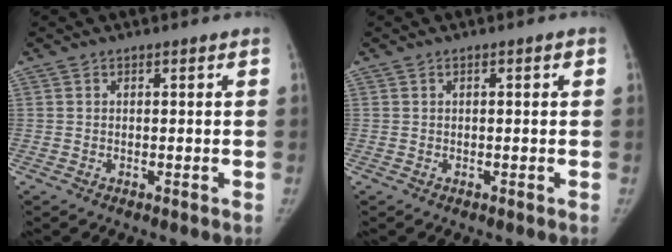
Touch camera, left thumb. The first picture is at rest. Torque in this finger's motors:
{"motor_torque": [-0.03, 0.09, 0.12, -0.37, 0.03]}